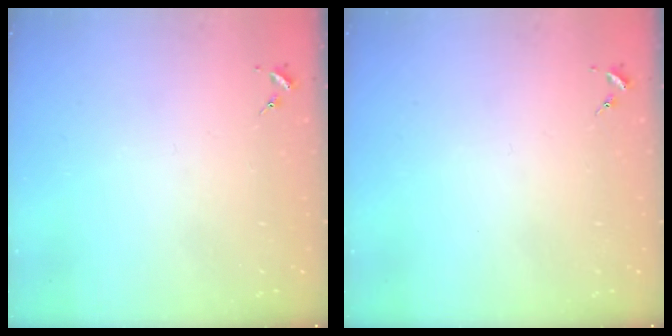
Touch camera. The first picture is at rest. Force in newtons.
{"total": 0.0}